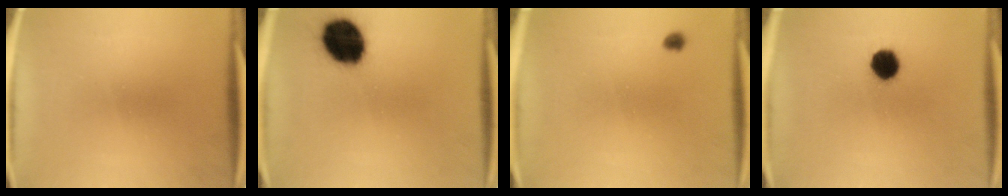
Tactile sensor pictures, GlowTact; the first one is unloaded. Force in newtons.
{"total": 16.0}
{"total": 1.1}
{"total": 6.9}